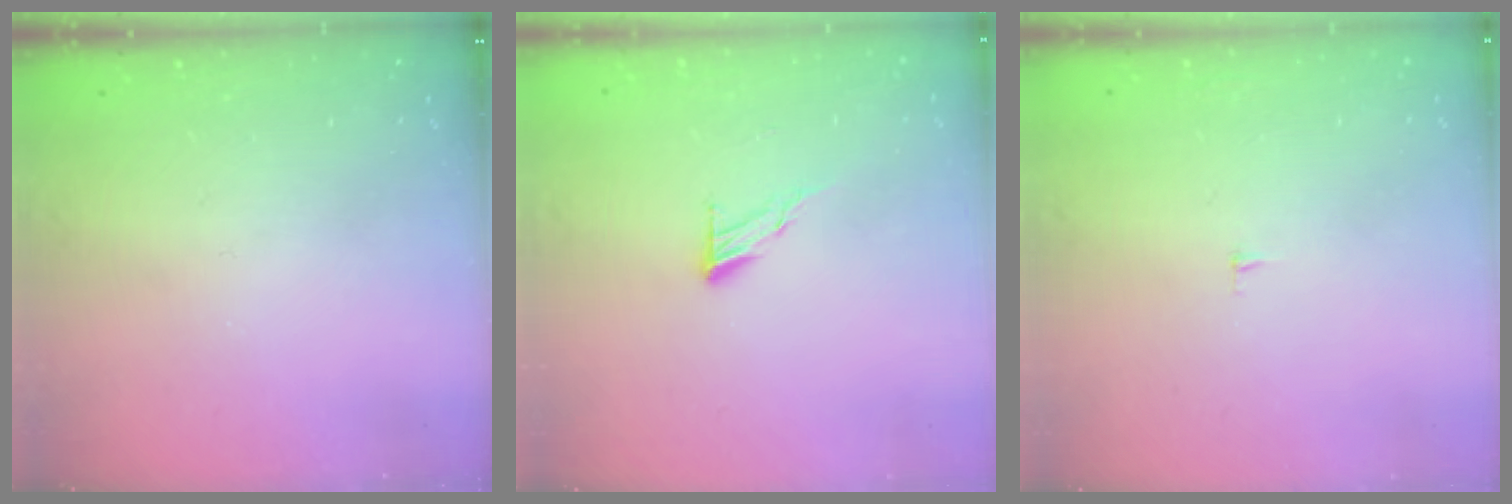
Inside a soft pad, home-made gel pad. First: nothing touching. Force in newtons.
{"total": 6.7, "press": 6.7, "slide": 0.3}
{"total": 2.7, "press": 2.7, "slide": 0.2}